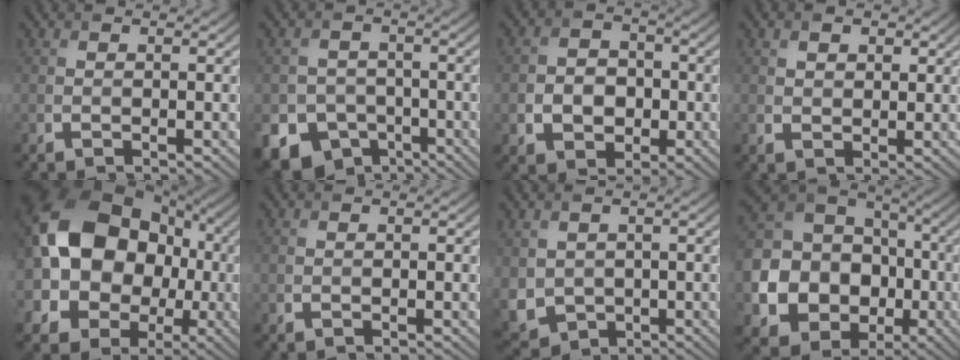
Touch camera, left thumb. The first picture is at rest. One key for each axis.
{"total": 10.8, "fx": -6.0, "fy": 8.4, "fz": 3.1, "tx": -0.063, "ty": -0.041, "tz": -0.118}
{"total": 5.7, "fx": -1.2, "fy": 4.7, "fz": 3.0, "tx": -0.055, "ty": -0.009, "tz": -0.033}
{"total": 2.0, "fx": 1.1, "fy": 1.4, "fz": 1.0, "tx": -0.023, "ty": -0.003, "tz": 0.021}
{"total": 21.0, "fx": 1.4, "fy": 17.0, "fz": 12.3, "tx": -0.276, "ty": 0.007, "tz": 0.021}
{"total": 0.0}
{"total": 5.6, "fx": 0.3, "fy": 4.7, "fz": 3.1, "tx": -0.108, "ty": -0.020, "tz": 0.009}
{"total": 17.1, "fx": -3.8, "fy": 14.6, "fz": 8.1, "tx": -0.218, "ty": -0.041, "tz": -0.080}